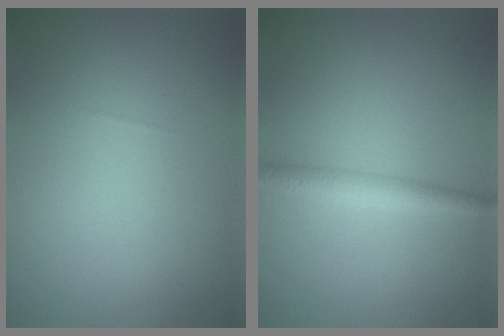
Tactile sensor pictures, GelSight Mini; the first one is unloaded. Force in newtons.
{"total": 2.3, "press": 2.3, "slide": 0.1}